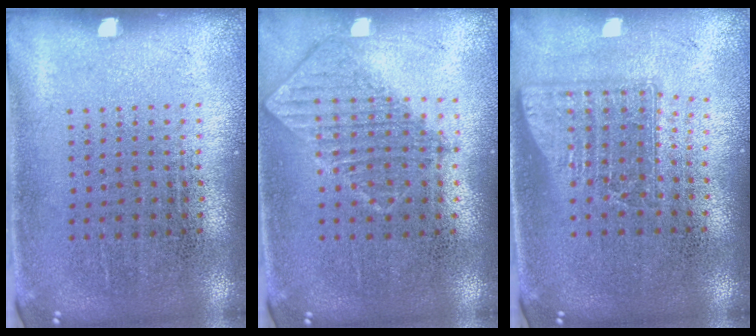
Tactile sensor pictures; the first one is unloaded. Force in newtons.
{"total": 0.8, "press": 0.8, "slide": 0.1}
{"total": 1.5, "press": 1.2, "slide": 1.0}